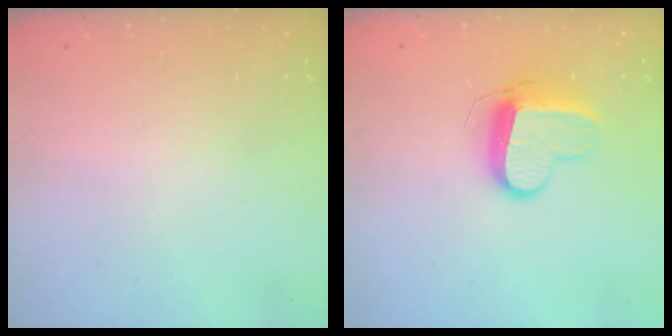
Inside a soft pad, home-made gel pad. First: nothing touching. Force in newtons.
{"total": 10.3, "press": 10.2, "slide": 1.3}